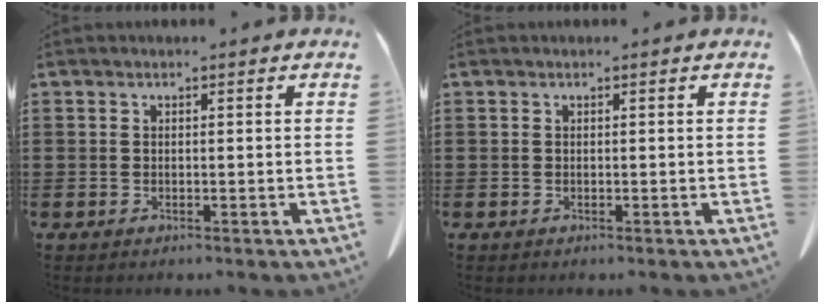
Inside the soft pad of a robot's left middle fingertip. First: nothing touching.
{"total": 0.0}